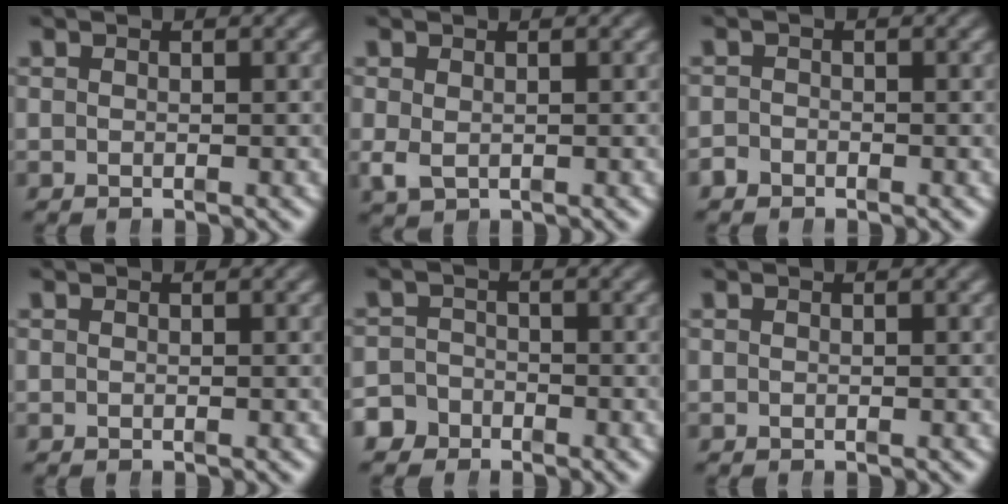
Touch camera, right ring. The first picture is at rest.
{"total": 1.2, "force": [-0.2, 0.7, 0.9], "torque": [-0.022, -0.014, 0.009]}
{"total": 1.3, "force": [-1.1, 0.6, -0.1], "torque": [0.004, -0.010, -0.019]}
{"total": 0.0}
{"total": 3.4, "force": [-2.6, 2.3, 0.3], "torque": [-0.004, -0.014, -0.045]}
{"total": 0.0}